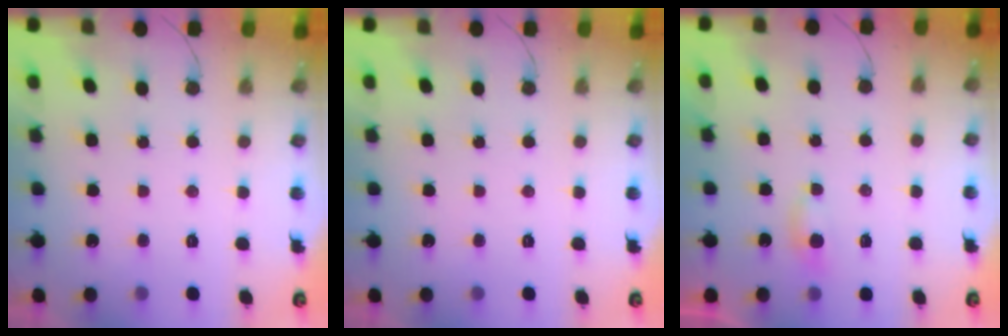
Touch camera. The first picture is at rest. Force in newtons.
{"total": 0.0}
{"total": 2.7, "press": 2.6, "slide": 0.5}